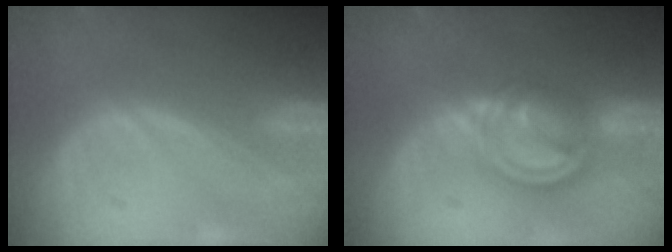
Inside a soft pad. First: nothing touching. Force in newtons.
{"total": 8.1, "press": 6.8, "slide": 4.3}